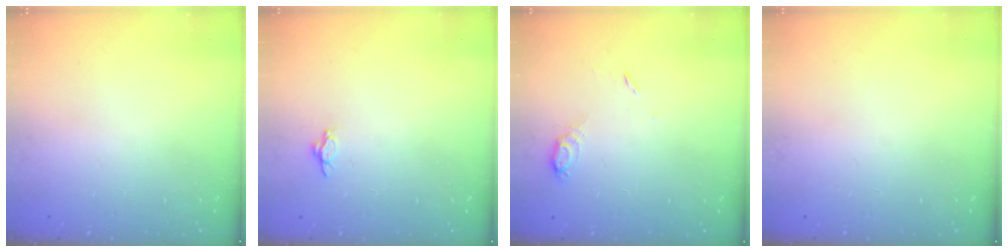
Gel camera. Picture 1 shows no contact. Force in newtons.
{"total": 2.7, "press": 2.6, "slide": 1.0}
{"total": 5.4, "press": 5.3, "slide": 0.5}
{"total": 0.0}